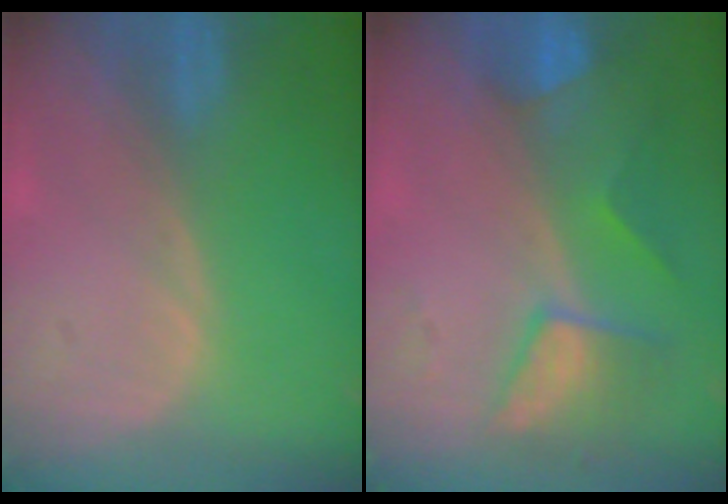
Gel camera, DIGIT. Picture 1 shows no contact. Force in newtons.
{"total": 7.4, "press": 6.7, "slide": 3.3}